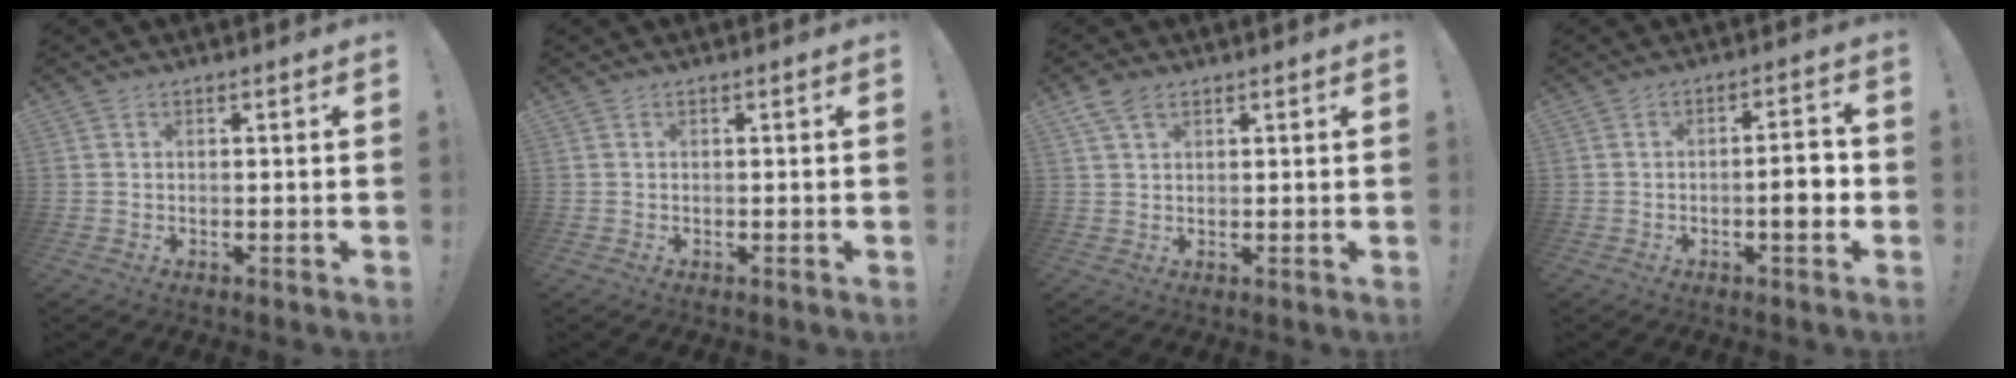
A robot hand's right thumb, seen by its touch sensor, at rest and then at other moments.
{"total": 0.0}
{"total": 4.6, "force": [2.8, 2.5, 2.5], "torque": [-0.049, -0.004, 0.056]}
{"total": 6.3, "force": [-1.8, 1.5, 5.9], "torque": [-0.088, 0.007, -0.032]}